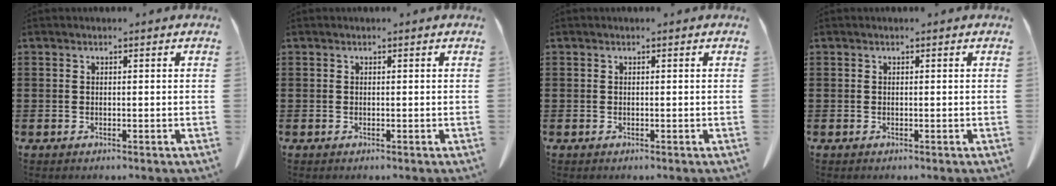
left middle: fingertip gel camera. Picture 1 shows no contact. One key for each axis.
{"total": 0.0}
{"total": 0.0}
{"total": 0.0}